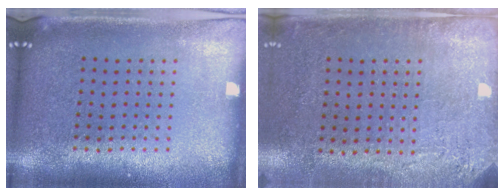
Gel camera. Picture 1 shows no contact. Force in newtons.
{"total": 2.8, "press": 2.3, "slide": 1.5}